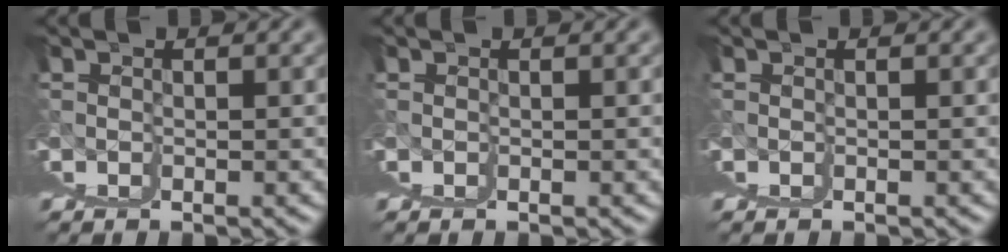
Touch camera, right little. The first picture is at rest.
{"total": 0.0}
{"total": 0.0}